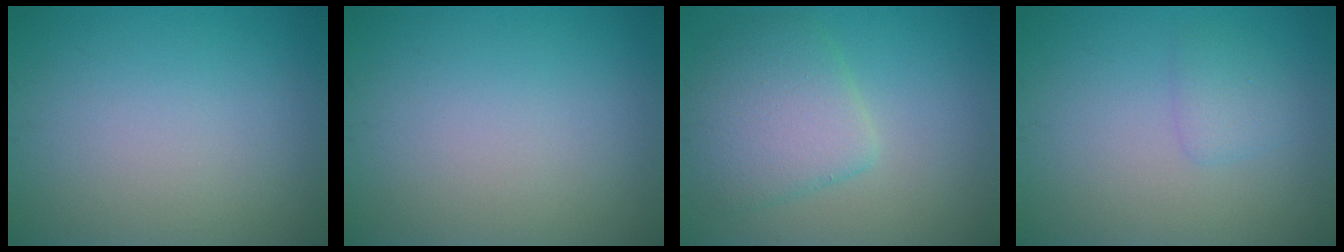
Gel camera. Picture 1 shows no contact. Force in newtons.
{"total": 0.0}
{"total": 5.2, "press": 5.2, "slide": 0.2}
{"total": 1.5, "press": 1.4, "slide": 0.1}